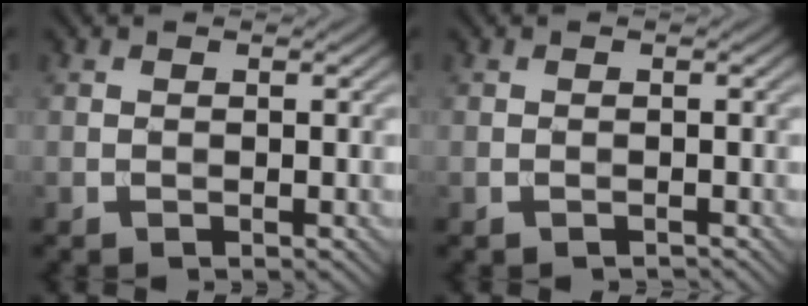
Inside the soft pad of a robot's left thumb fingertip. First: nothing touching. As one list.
[{"total": 0.5, "force": [-0.5, 0.1, 0.2], "torque": [-0.002, -0.001, -0.009]}]